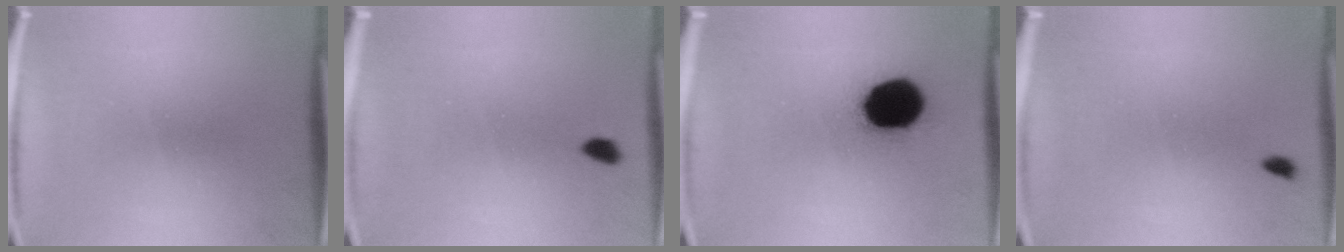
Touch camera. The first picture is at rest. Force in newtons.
{"total": 1.7}
{"total": 18.0}
{"total": 0.7}